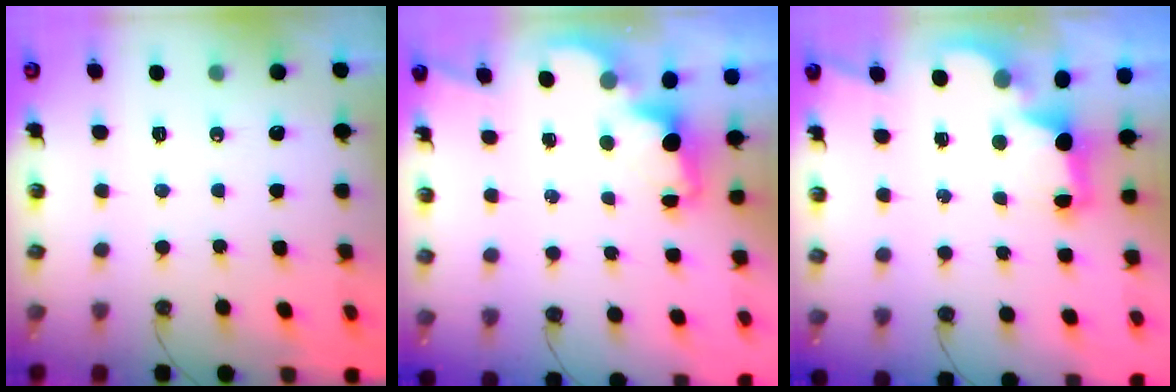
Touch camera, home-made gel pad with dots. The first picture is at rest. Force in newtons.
{"total": 2.1, "press": 1.9, "slide": 0.8}
{"total": 2.6, "press": 2.5, "slide": 0.9}